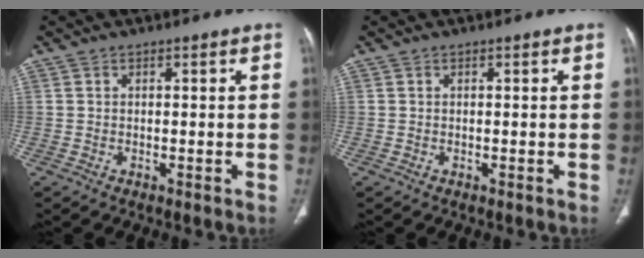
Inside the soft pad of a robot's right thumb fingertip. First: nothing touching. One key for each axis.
{"total": 0.0}